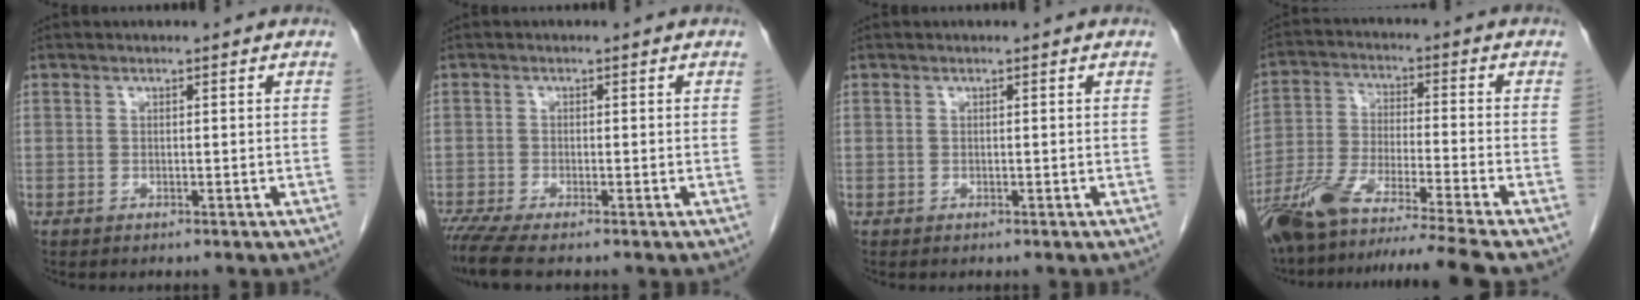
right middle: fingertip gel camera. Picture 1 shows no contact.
{"total": 4.4, "force": [-3.5, 0.0, 2.6], "torque": [-0.048, -0.013, -0.067]}
{"total": 0.0}
{"total": 15.5, "force": [-13.2, -2.3, 7.7], "torque": [-0.146, -0.030, -0.230]}